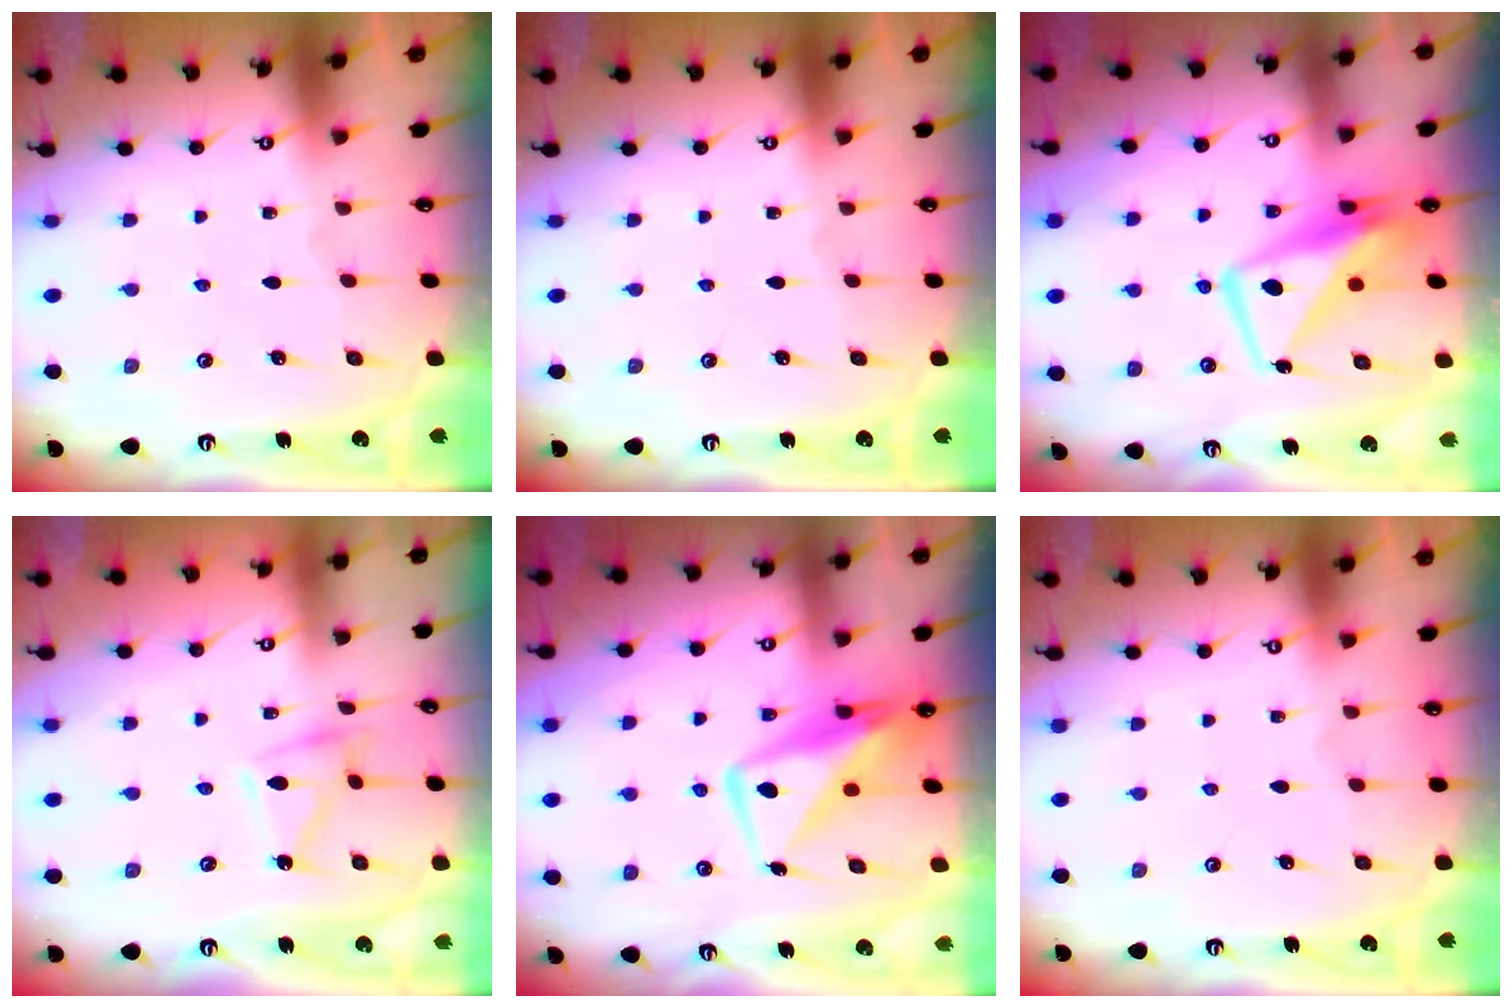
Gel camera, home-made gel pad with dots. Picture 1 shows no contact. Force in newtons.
{"total": 0.0}
{"total": 9.2, "press": 9.1, "slide": 1.4}
{"total": 8.1, "press": 8.1, "slide": 0.3}
{"total": 11.1, "press": 11.1, "slide": 1.0}
{"total": 3.9, "press": 3.9, "slide": 0.1}